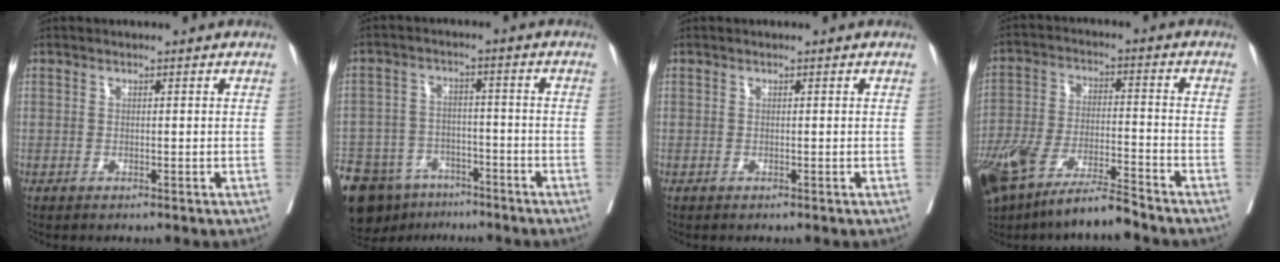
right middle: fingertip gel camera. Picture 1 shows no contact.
{"total": 18.1, "force": [-12.0, 11.1, 7.7], "torque": [-0.217, -0.016, -0.179]}
{"total": 0.0}
{"total": 12.9, "force": [-9.7, 1.9, 8.2], "torque": [-0.159, -0.021, -0.179]}